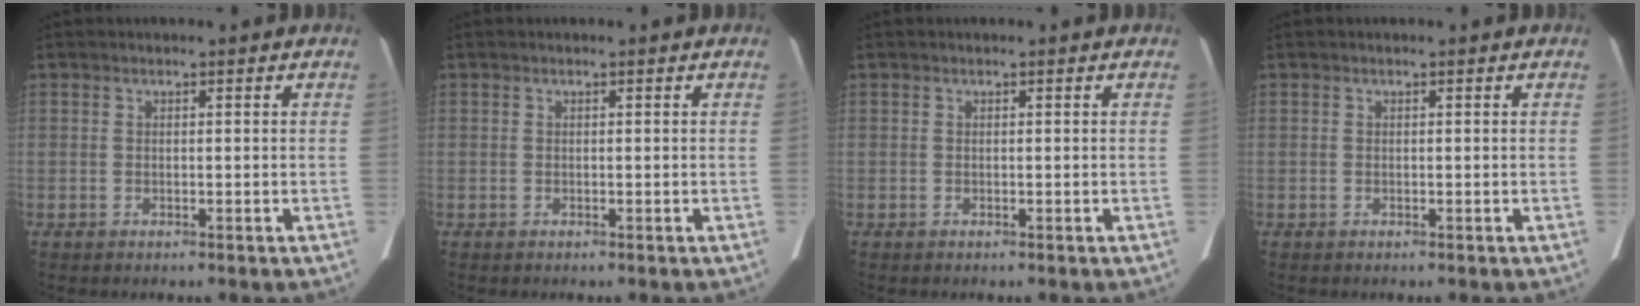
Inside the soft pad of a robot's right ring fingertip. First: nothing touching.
{"total": 0.0}
{"total": 0.0}
{"total": 0.0}